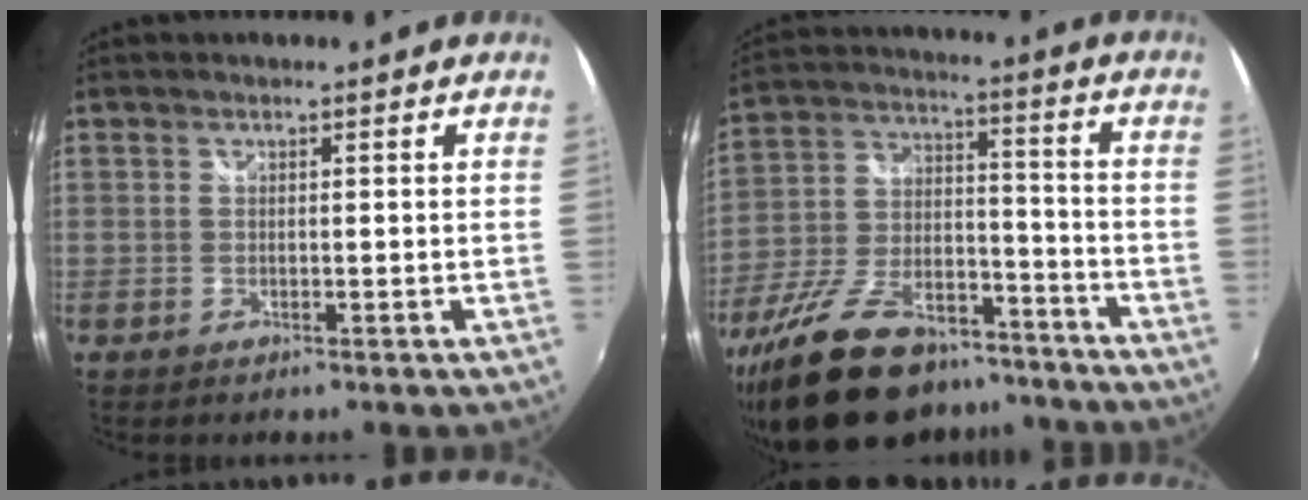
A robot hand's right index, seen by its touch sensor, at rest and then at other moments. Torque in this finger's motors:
{"motor_torque": [0.60, -0.70, 1.05, 0.21]}